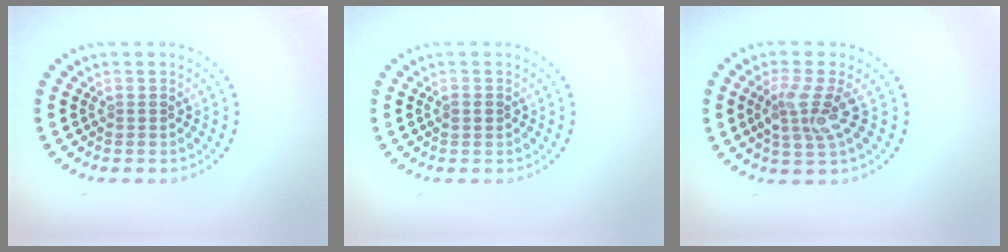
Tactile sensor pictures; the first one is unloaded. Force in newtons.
{"total": 1.1, "press": 1.1, "slide": 0.1}
{"total": 3.1, "press": 2.6, "slide": 1.6}